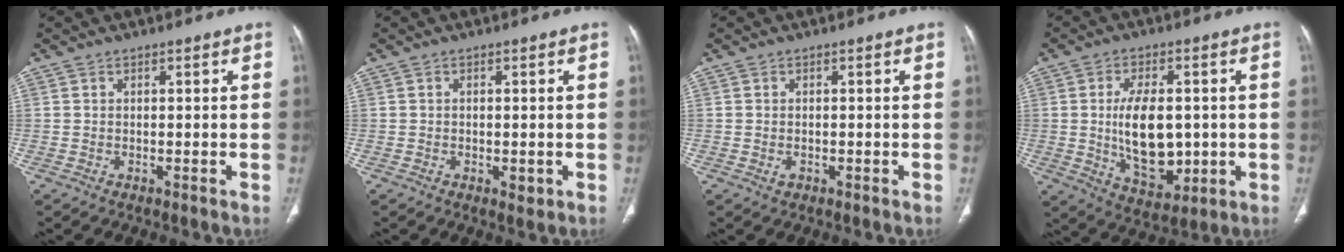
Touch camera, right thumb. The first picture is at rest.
{"total": 1.8, "force": [-0.4, 1.0, 1.4], "torque": [-0.016, -0.002, -0.003]}
{"total": 1.1, "force": [-0.3, 0.8, 0.7], "torque": [-0.012, 0.004, -0.002]}
{"total": 13.4, "force": [-0.2, 7.6, 11.0], "torque": [-0.162, -0.012, 0.013]}